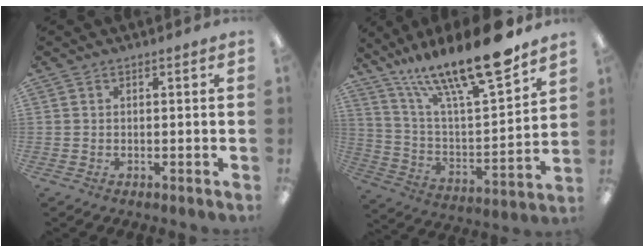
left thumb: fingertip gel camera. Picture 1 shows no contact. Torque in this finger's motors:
{"motor_torque": [0.60, 0.34, 1.50, -1.29, 0.24]}